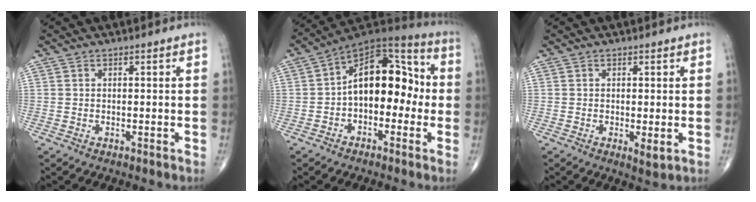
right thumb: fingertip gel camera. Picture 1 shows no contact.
{"total": 15.7, "force": [-0.9, 9.5, 12.4], "torque": [-0.153, 0.049, -0.031]}
{"total": 2.2, "force": [-0.3, 0.7, 2.1], "torque": [-0.035, -0.009, -0.005]}